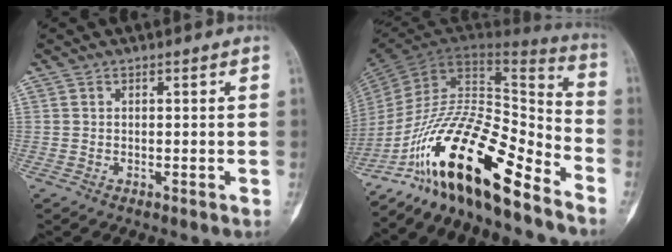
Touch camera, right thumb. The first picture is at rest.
{"total": 23.9, "force": [-16.1, 6.8, 16.3], "torque": [-0.300, 0.091, -0.283]}